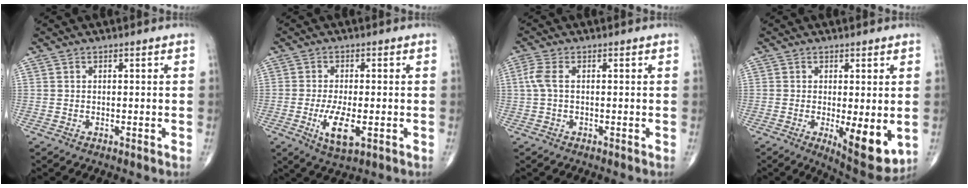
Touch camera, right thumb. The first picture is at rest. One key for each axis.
{"total": 7.2, "fx": -2.0, "fy": 2.6, "fz": 6.4, "tx": -0.120, "ty": -0.012, "tz": -0.030}
{"total": 3.0, "fx": 0.2, "fy": 1.2, "fz": 2.8, "tx": -0.083, "ty": 0.007, "tz": 0.002}
{"total": 9.5, "fx": -1.7, "fy": 3.1, "fz": 8.8, "tx": -0.118, "ty": -0.025, "tz": -0.016}